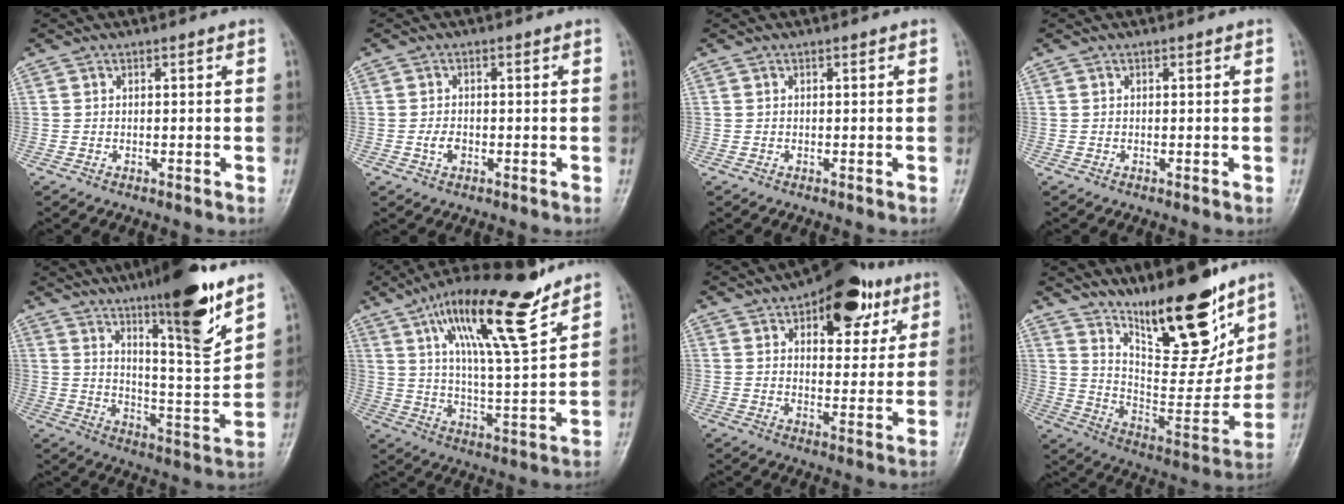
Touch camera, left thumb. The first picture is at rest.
{"total": 2.5, "force": [-0.7, 1.7, 1.7], "torque": [-0.028, 0.004, -0.014]}
{"total": 0.0}
{"total": 0.0}
{"total": 17.8, "force": [11.6, 2.5, 13.2], "torque": [-0.182, -0.074, 0.188]}
{"total": 18.6, "force": [11.8, 4.0, 13.8], "torque": [-0.217, -0.053, 0.203]}
{"total": 16.1, "force": [8.7, 8.2, 10.9], "torque": [-0.095, -0.023, 0.121]}
{"total": 21.3, "force": [14.7, 6.5, 13.9], "torque": [-0.170, -0.095, 0.250]}